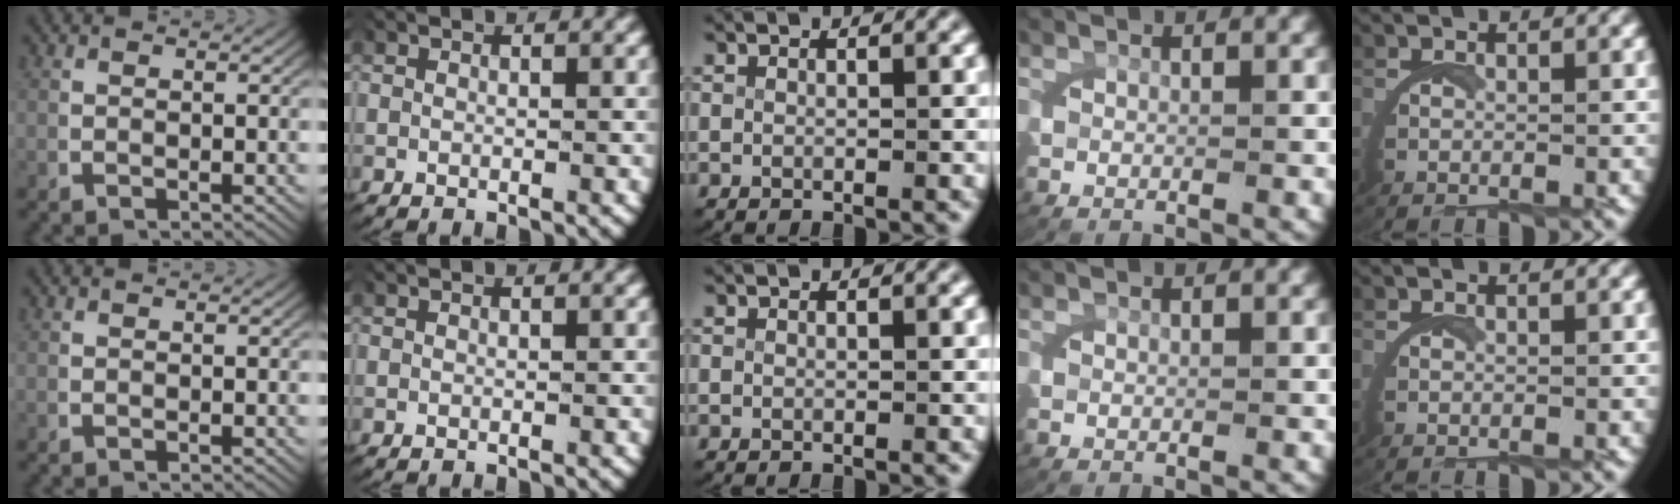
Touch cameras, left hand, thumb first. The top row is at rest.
{}